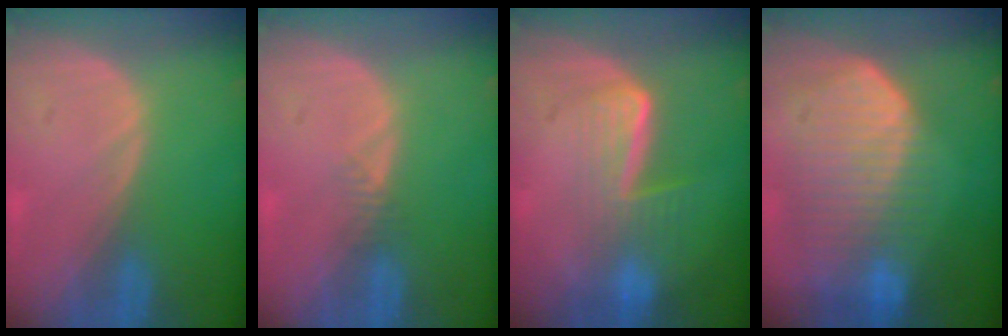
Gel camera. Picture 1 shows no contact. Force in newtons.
{"total": 1.2, "press": 1.0, "slide": 0.6}
{"total": 6.7, "press": 5.7, "slide": 3.6}
{"total": 10.5, "press": 9.2, "slide": 5.1}